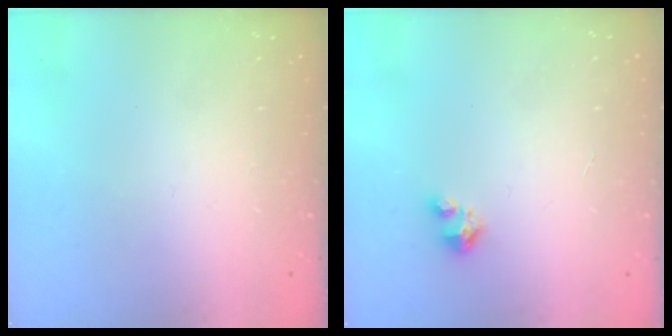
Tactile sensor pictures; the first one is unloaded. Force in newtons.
{"total": 1.6, "press": 1.6, "slide": 0.1}